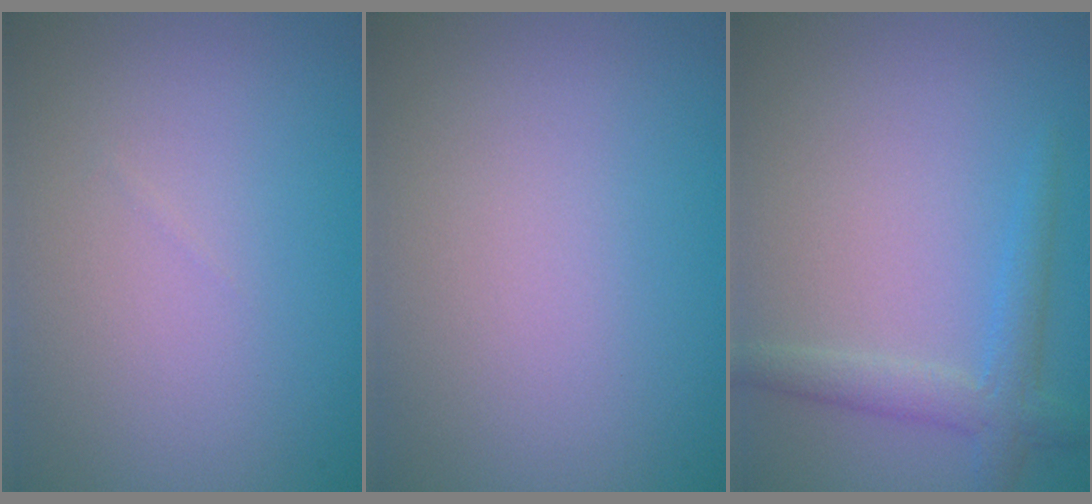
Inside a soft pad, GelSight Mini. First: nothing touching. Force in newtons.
{"total": 0.0}
{"total": 2.6, "press": 2.6, "slide": 0.1}